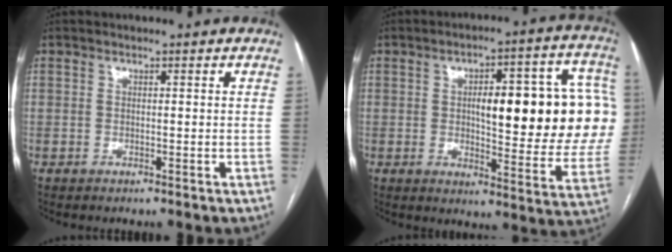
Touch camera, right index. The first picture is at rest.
{"total": 22.7, "force": [2.6, 6.2, 21.7], "torque": [-0.221, 0.038, 0.042]}